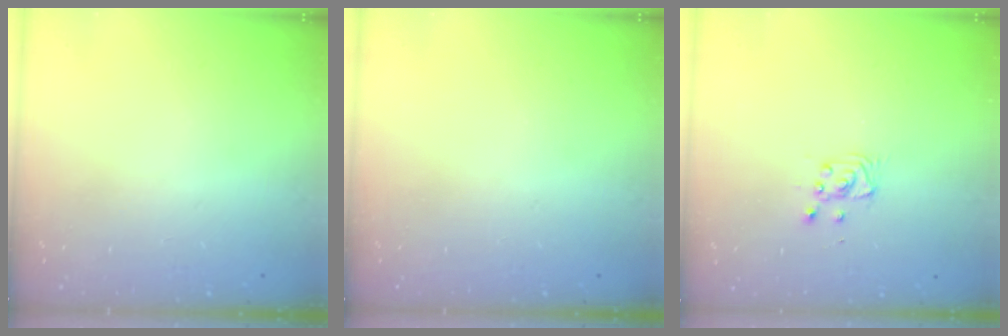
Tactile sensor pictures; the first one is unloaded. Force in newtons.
{"total": 0.0}
{"total": 2.9, "press": 2.9, "slide": 0.4}